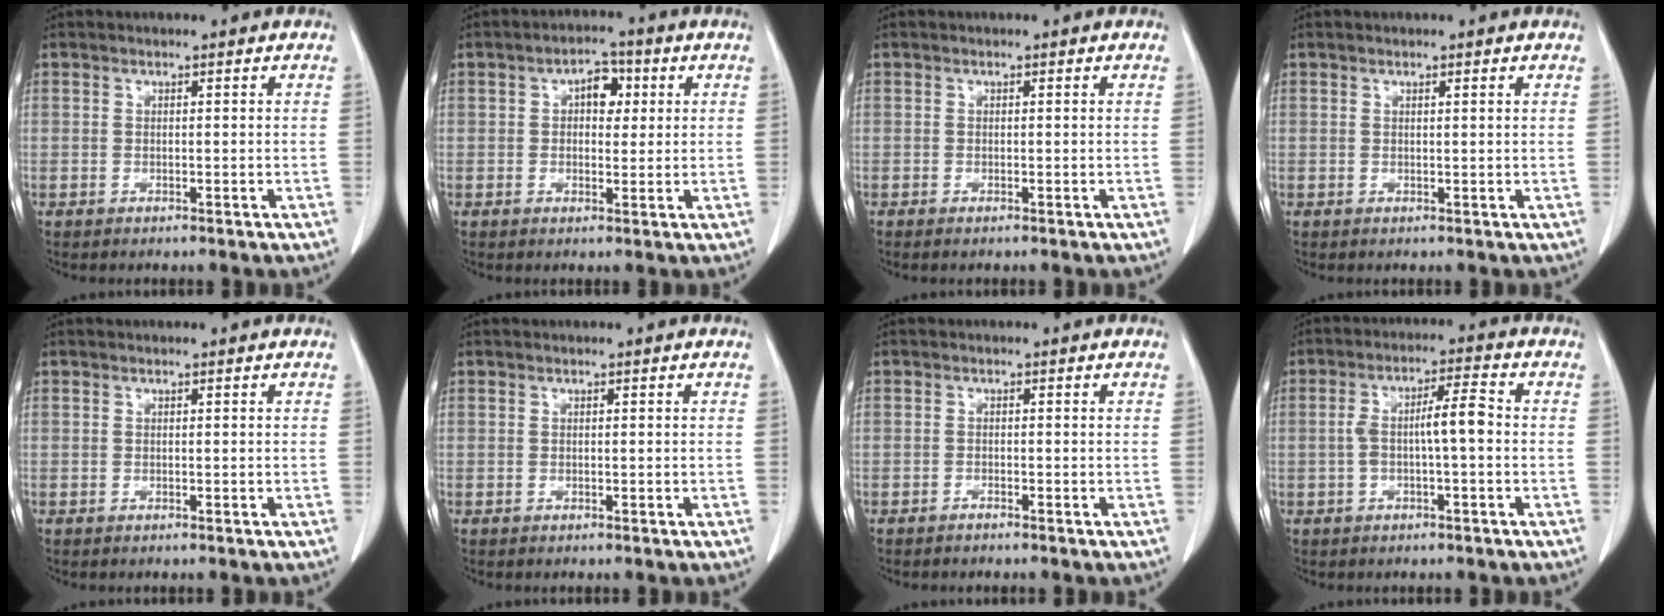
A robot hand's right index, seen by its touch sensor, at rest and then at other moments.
{"total": 4.4, "force": [1.2, 2.6, 3.3], "torque": [-0.049, 0.015, 0.016]}
{"total": 0.5, "force": [-0.3, 0.0, 0.4], "torque": [-0.009, -0.001, -0.007]}
{"total": 0.7, "force": [0.4, -0.1, 0.6], "torque": [-0.012, 0.000, 0.007]}
{"total": 0.0}
{"total": 0.0}
{"total": 0.6, "force": [-0.6, 0.0, 0.0], "torque": [-0.001, 0.000, -0.010]}
{"total": 5.9, "force": [-0.5, 0.9, 5.8], "torque": [-0.110, 0.022, -0.008]}